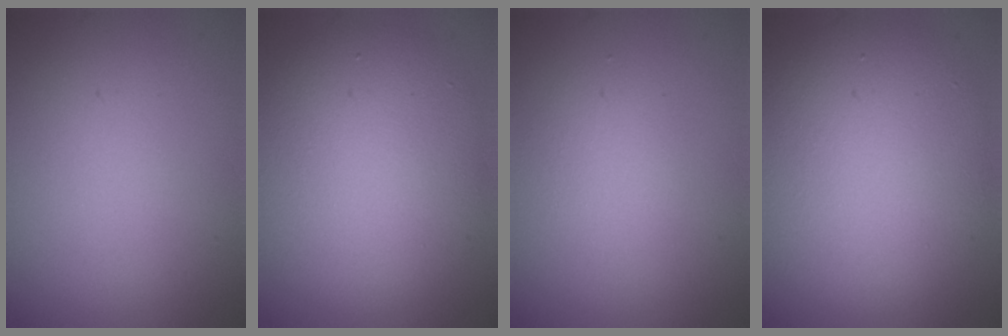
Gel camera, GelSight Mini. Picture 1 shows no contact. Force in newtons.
{"total": 8.5, "press": 8.5, "slide": 0.3}
{"total": 1.8, "press": 1.8, "slide": 0.0}
{"total": 9.6, "press": 9.6, "slide": 0.6}